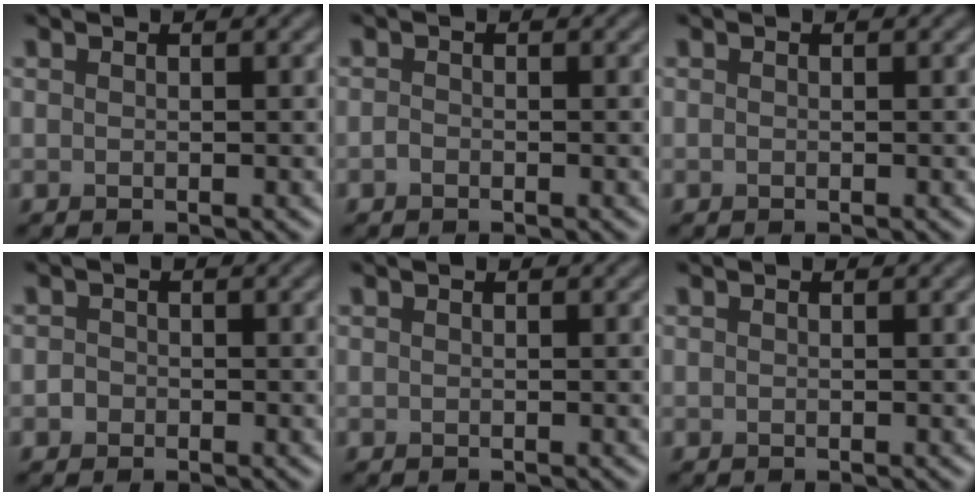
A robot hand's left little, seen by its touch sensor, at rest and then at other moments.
{"total": 0.5, "force": [-0.4, 0.3, 0.3], "torque": [-0.005, -0.002, -0.008]}
{"total": 0.0}
{"total": 0.9, "force": [-0.4, 0.8, 0.2], "torque": [0.000, -0.002, -0.011]}
{"total": 0.0}
{"total": 0.0}